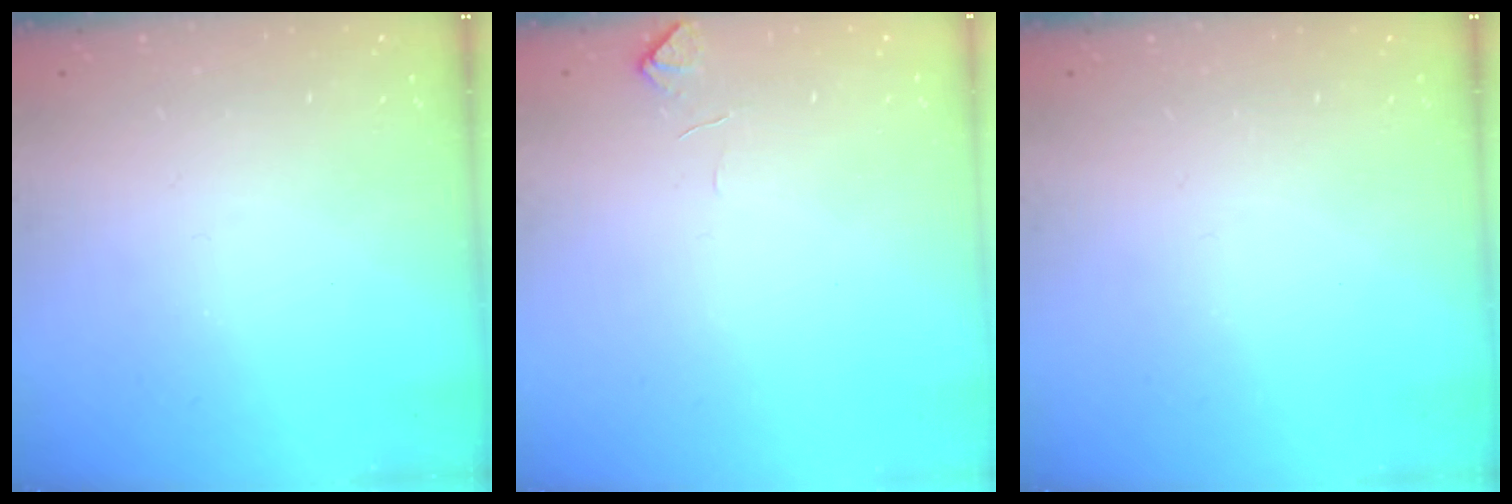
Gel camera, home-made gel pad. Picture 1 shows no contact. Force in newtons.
{"total": 0.8, "press": 0.5, "slide": 0.6}
{"total": 0.0}